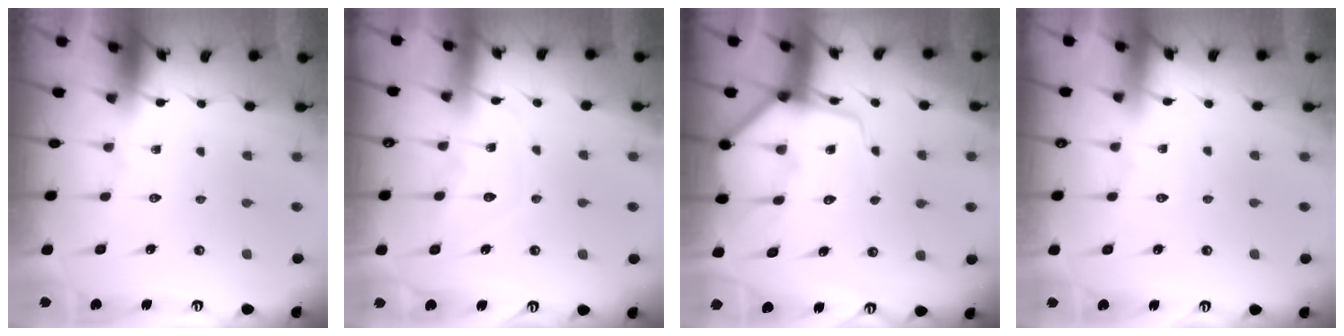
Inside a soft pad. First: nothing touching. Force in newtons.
{"total": 7.5, "press": 7.4, "slide": 0.7}
{"total": 7.6, "press": 7.5, "slide": 0.9}
{"total": 1.1, "press": 1.1, "slide": 0.2}